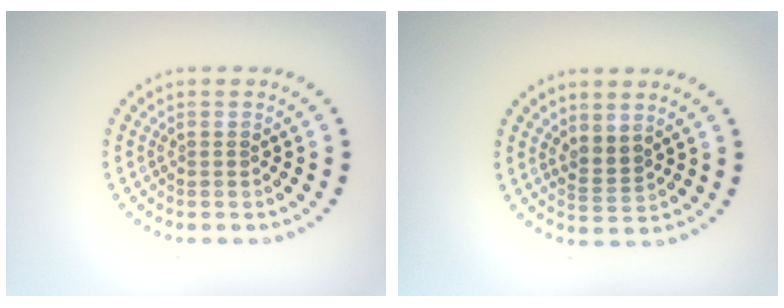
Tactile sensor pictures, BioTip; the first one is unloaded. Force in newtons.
{"total": 2.0, "press": 1.6, "slide": 1.2}